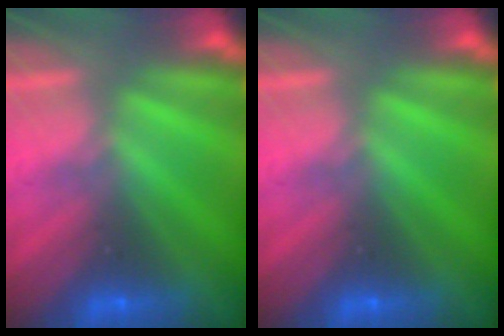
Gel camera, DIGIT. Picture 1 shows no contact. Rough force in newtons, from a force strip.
{"total": 0.0}